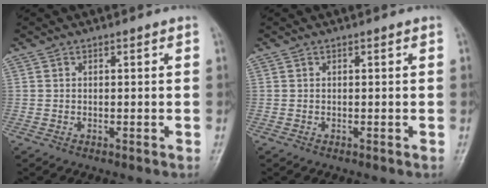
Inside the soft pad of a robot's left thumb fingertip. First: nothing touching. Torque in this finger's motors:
{"motor_torque": [-0.01, 0.01, 0.00, 0.00, 0.00]}